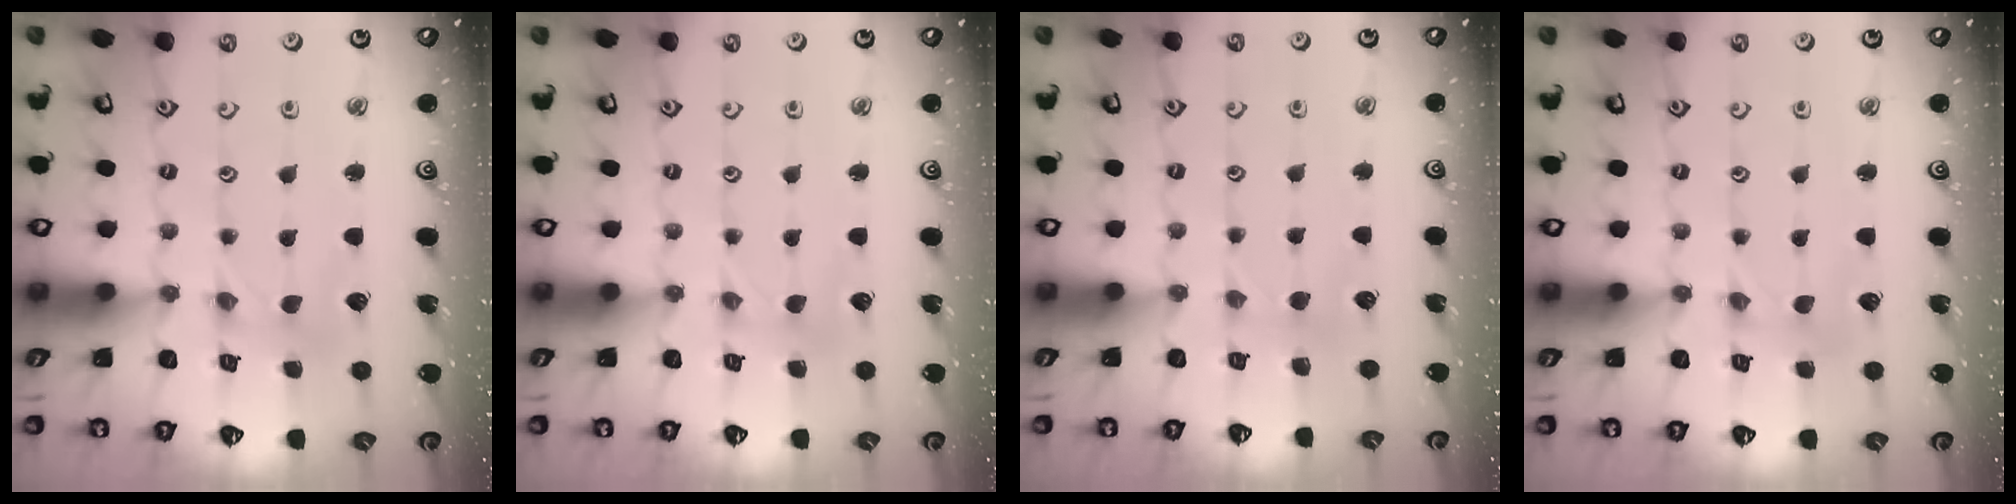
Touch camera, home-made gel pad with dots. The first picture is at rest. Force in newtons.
{"total": 0.7, "press": 0.7, "slide": 0.1}
{"total": 2.7, "press": 2.7, "slide": 0.4}
{"total": 0.0}